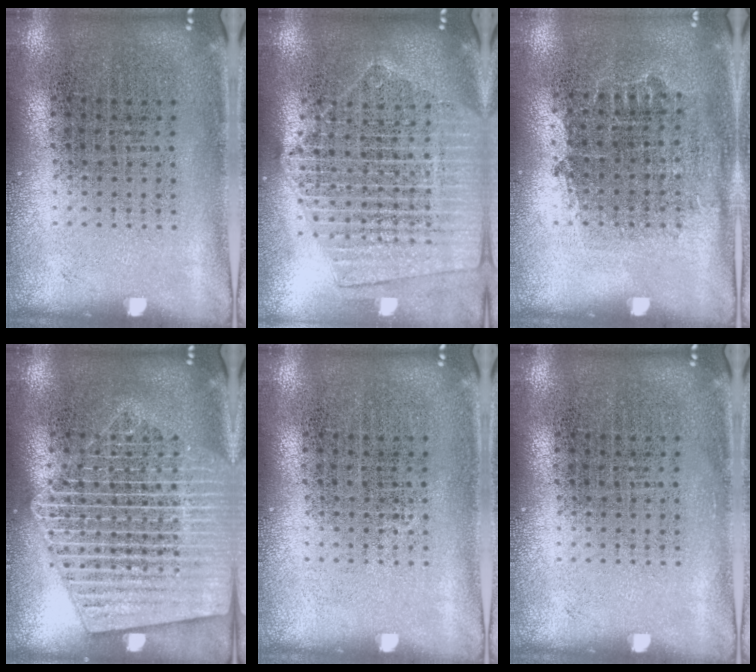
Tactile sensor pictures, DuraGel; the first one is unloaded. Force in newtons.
{"total": 2.1, "press": 1.9, "slide": 0.9}
{"total": 0.8, "press": 0.7, "slide": 0.3}
{"total": 3.7, "press": 3.6, "slide": 0.5}
{"total": 0.0}
{"total": 0.0}